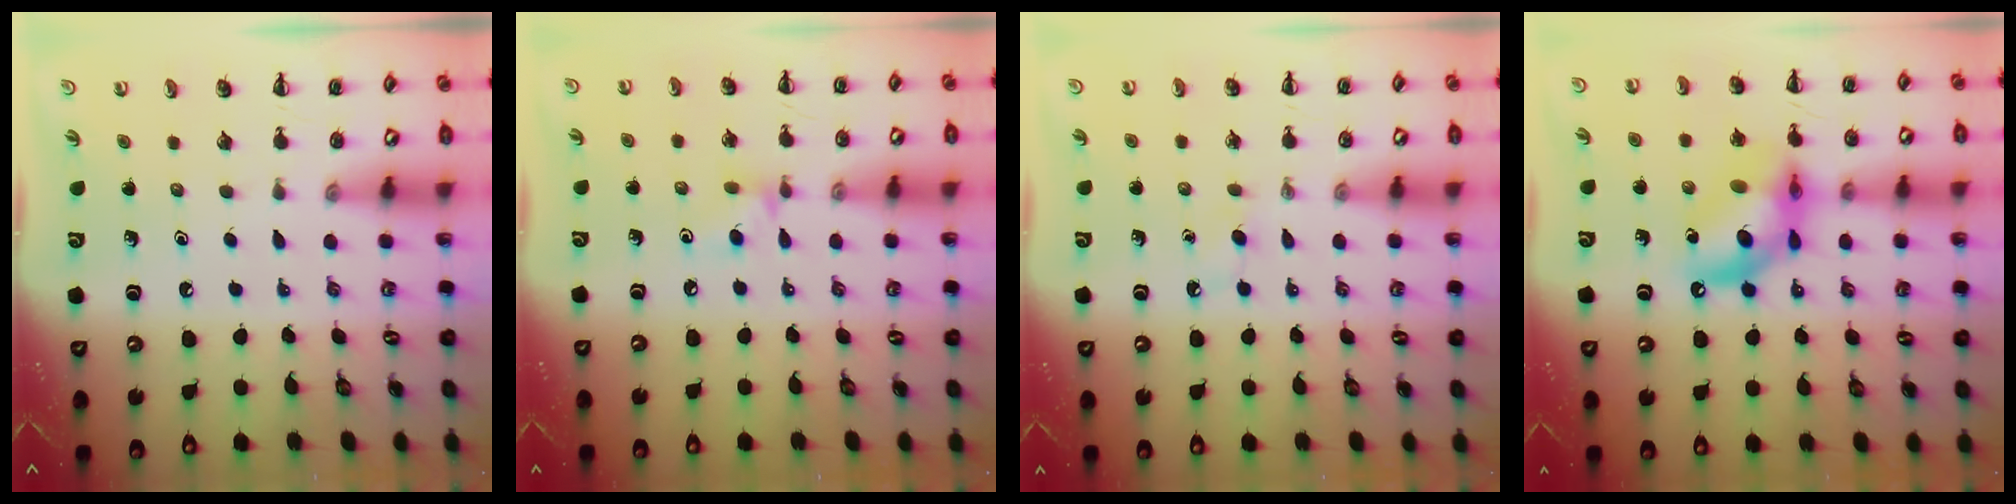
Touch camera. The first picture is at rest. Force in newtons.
{"total": 4.5, "press": 4.3, "slide": 1.3}
{"total": 2.5, "press": 2.3, "slide": 1.0}
{"total": 12.8, "press": 12.4, "slide": 3.4}